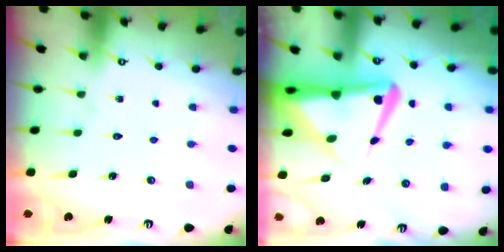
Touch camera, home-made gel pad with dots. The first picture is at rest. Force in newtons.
{"total": 10.3, "press": 10.1, "slide": 1.9}